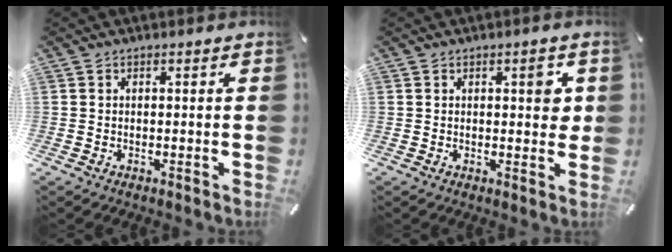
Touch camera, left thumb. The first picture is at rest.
{"total": 3.9, "force": [1.3, 1.8, 3.2], "torque": [-0.026, -0.009, 0.011]}